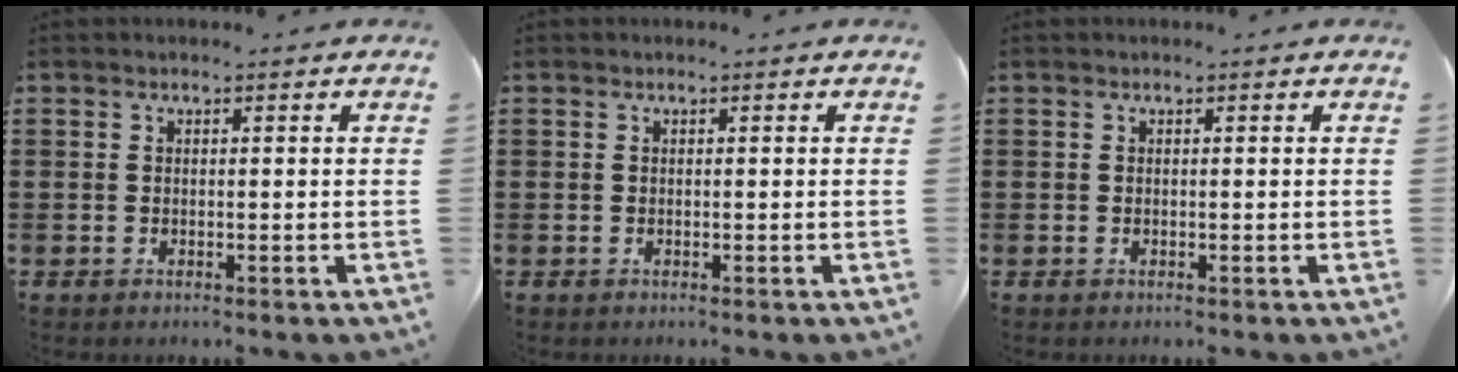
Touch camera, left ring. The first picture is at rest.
{"total": 0.0}
{"total": 0.0}